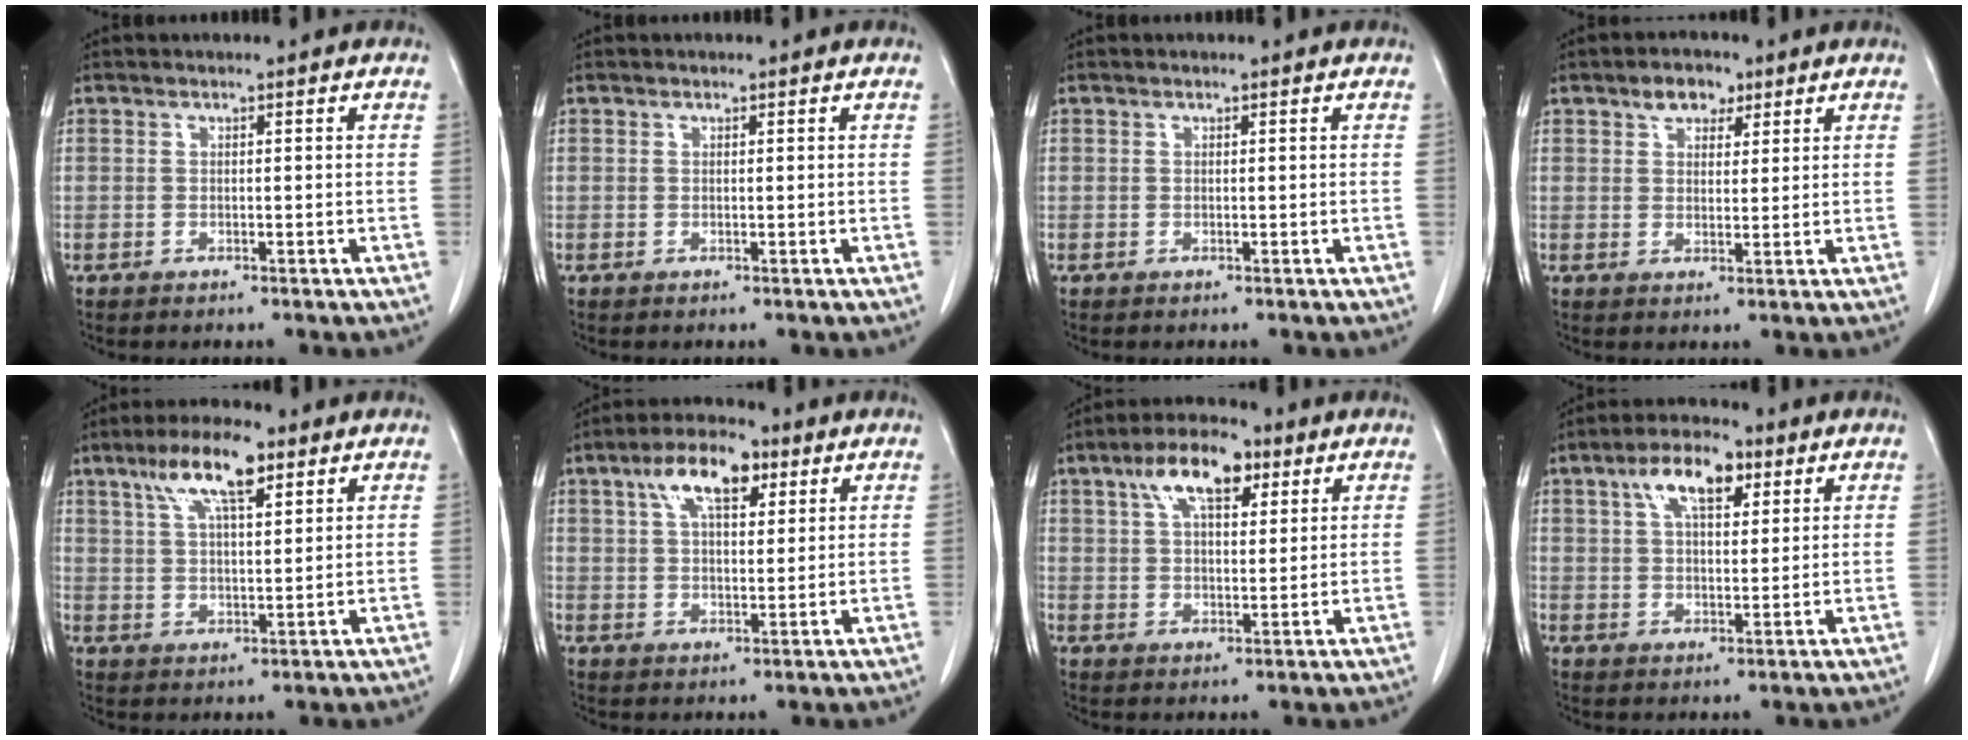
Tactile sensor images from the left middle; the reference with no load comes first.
{"total": 0.0}
{"total": 0.0}
{"total": 4.2, "force": [2.6, 2.5, 2.1], "torque": [-0.033, 0.011, 0.044]}
{"total": 9.5, "force": [5.5, 2.4, 7.3], "torque": [-0.141, 0.014, 0.098]}
{"total": 9.2, "force": [4.6, 3.8, 6.9], "torque": [-0.126, 0.021, 0.081]}
{"total": 9.6, "force": [5.1, 3.9, 7.2], "torque": [-0.132, 0.022, 0.089]}
{"total": 7.6, "force": [3.6, 3.2, 5.8], "torque": [-0.106, 0.018, 0.062]}